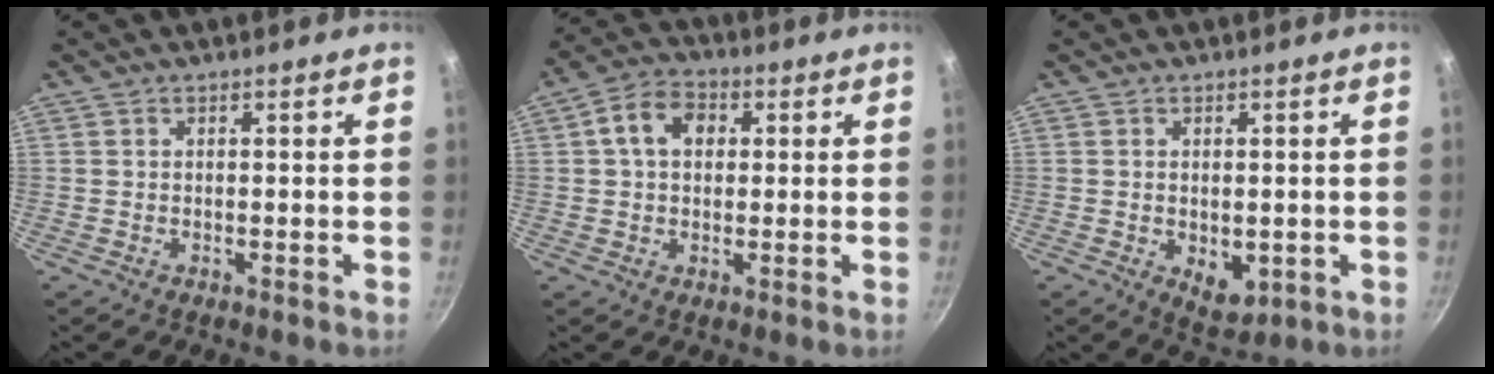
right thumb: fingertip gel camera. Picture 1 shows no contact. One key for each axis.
{"total": 8.1, "fx": 1.7, "fy": 5.9, "fz": 5.3, "tx": -0.071, "ty": 0.016, "tz": 0.017}
{"total": 5.5, "fx": -0.9, "fy": 3.6, "fz": 4.1, "tx": -0.049, "ty": -0.011, "tz": -0.004}